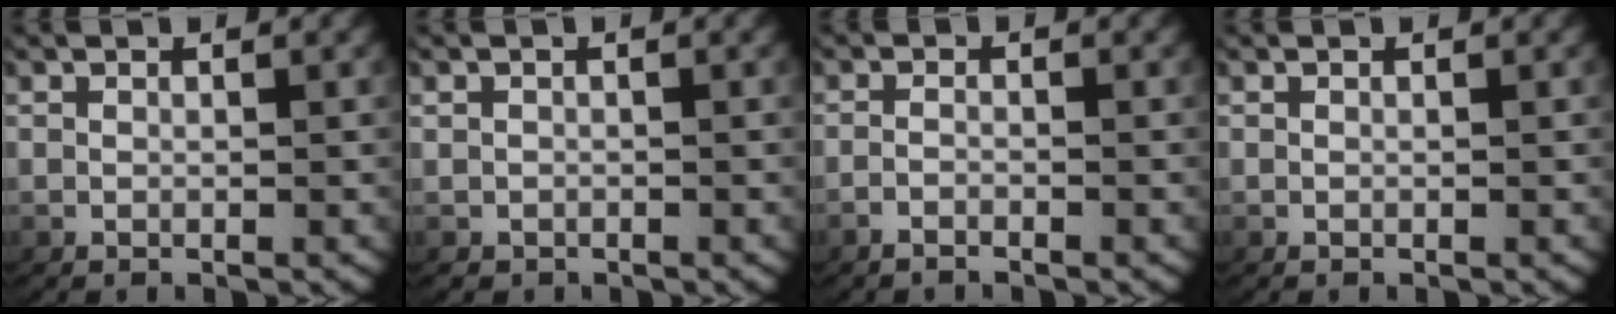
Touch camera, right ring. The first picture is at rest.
{"total": 1.5, "force": [-0.6, 1.3, -0.1], "torque": [-0.005, -0.008, -0.006]}
{"total": 1.3, "force": [-1.1, 0.4, 0.5], "torque": [-0.017, -0.006, -0.021]}
{"total": 0.0}